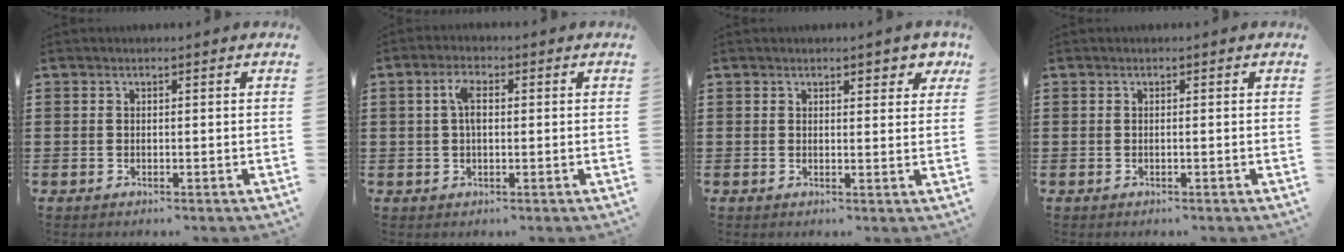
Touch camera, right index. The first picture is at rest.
{"total": 3.7, "force": [0.6, 1.7, 3.2], "torque": [-0.074, 0.007, 0.005]}
{"total": 2.3, "force": [1.8, 0.9, 1.2], "torque": [-0.011, 0.001, 0.028]}
{"total": 0.0}